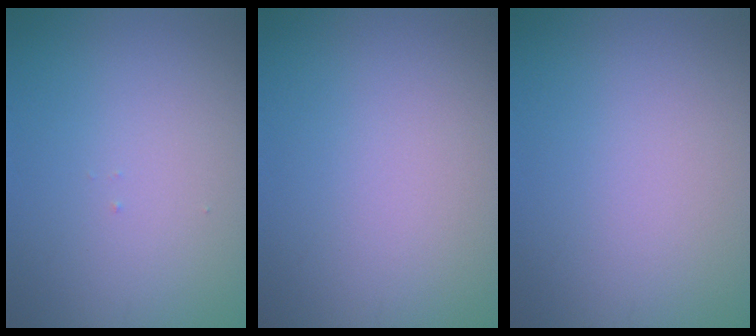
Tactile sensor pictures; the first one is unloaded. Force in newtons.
{"total": 0.0}
{"total": 0.0}